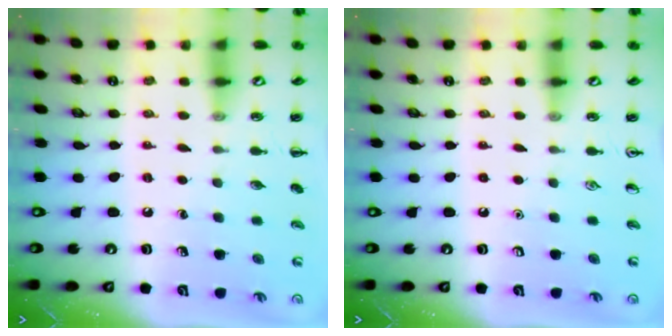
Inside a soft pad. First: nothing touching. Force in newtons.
{"total": 0.0}